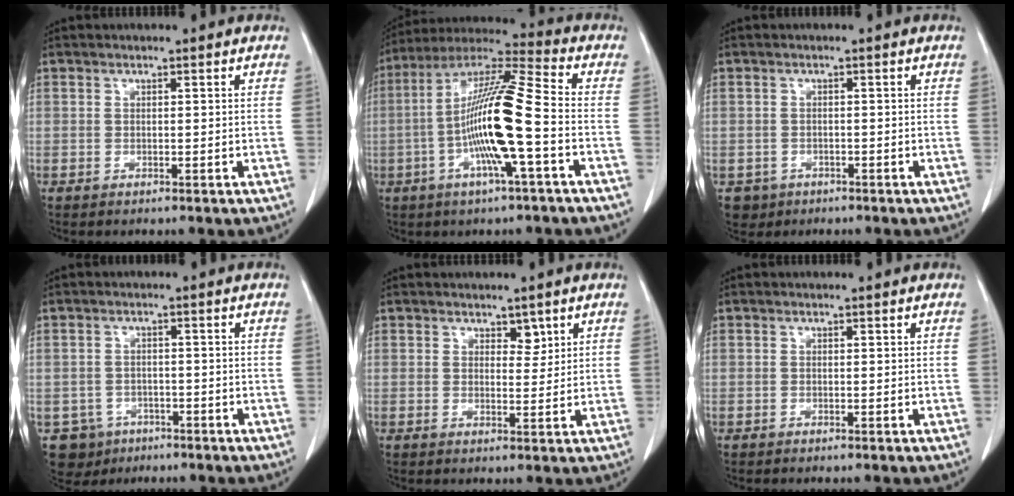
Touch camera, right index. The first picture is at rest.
{"total": 15.3, "force": [-3.1, 0.4, 15.0], "torque": [-0.285, 0.006, -0.066]}
{"total": 2.8, "force": [-1.3, 2.5, 0.1], "torque": [0.000, 0.007, -0.018]}
{"total": 5.3, "force": [-3.0, 4.4, 0.3], "torque": [-0.003, 0.007, -0.042]}
{"total": 2.2, "force": [1.4, 1.3, 1.1], "torque": [-0.011, -0.005, 0.023]}
{"total": 0.0}